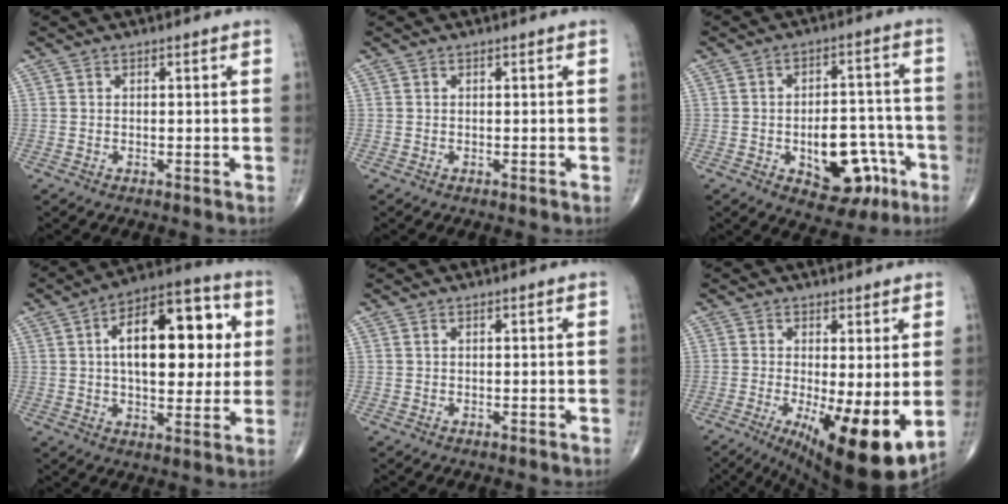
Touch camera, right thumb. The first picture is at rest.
{"total": 0.0}
{"total": 13.4, "force": [-4.8, 7.8, 9.8], "torque": [-0.100, 0.040, -0.056]}
{"total": 19.9, "force": [3.6, 10.1, 16.8], "torque": [-0.215, 0.014, 0.047]}
{"total": 0.0}
{"total": 14.4, "force": [-2.9, 4.3, 13.4], "torque": [-0.194, -0.028, -0.029]}